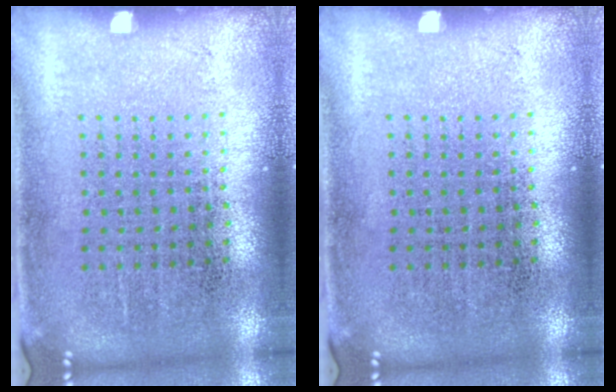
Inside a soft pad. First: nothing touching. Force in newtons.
{"total": 0.0}